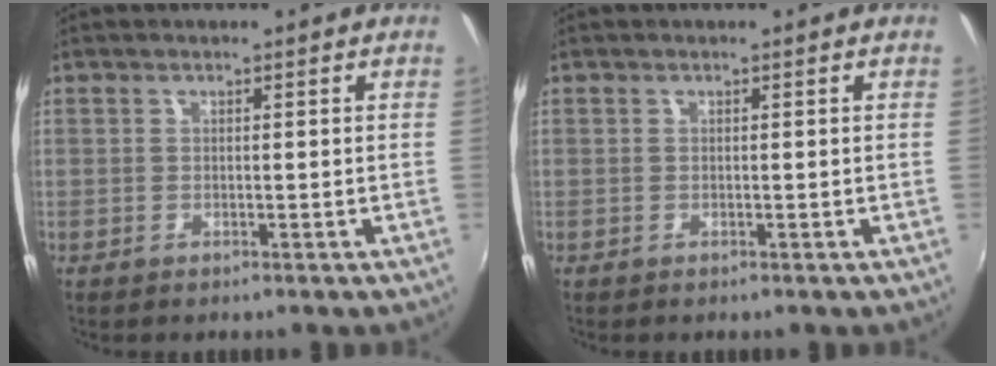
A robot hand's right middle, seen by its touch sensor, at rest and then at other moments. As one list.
[{"total": 0.0}]